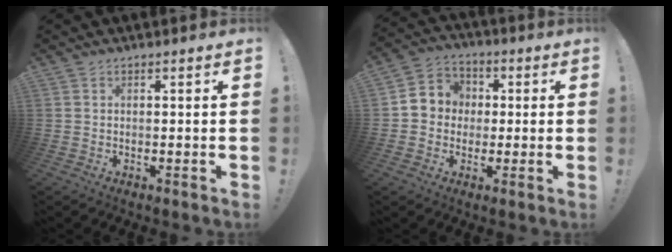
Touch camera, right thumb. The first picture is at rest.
{"total": 7.7, "force": [-0.4, 7.5, 1.8], "torque": [-0.023, 0.012, 0.001]}